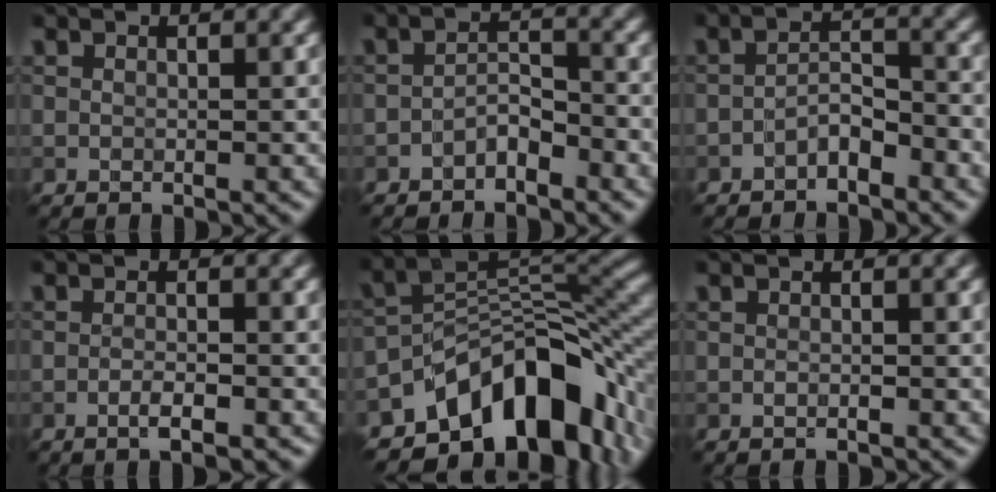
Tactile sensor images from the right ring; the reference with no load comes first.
{"total": 2.2, "force": [-1.7, 0.8, 1.2], "torque": [-0.020, 0.009, -0.034]}
{"total": 2.5, "force": [-1.8, 0.9, 1.4], "torque": [-0.026, 0.010, -0.036]}
{"total": 1.7, "force": [-1.0, 0.3, 1.4], "torque": [-0.025, 0.001, -0.017]}
{"total": 12.1, "force": [-6.1, 7.0, 7.8], "torque": [-0.102, 0.003, -0.111]}
{"total": 0.0}